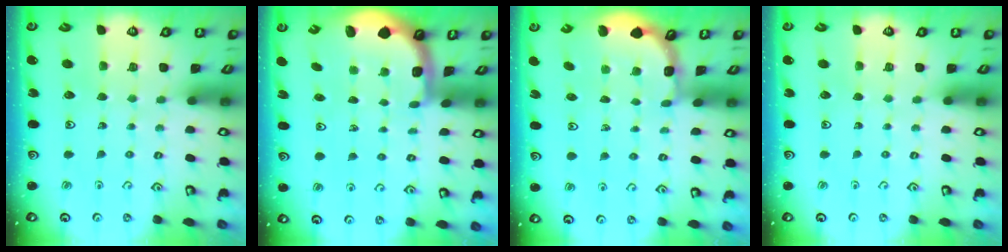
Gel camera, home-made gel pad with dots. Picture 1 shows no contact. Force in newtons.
{"total": 1.5, "press": 1.5, "slide": 0.2}
{"total": 2.1, "press": 2.1, "slide": 0.1}
{"total": 0.0}